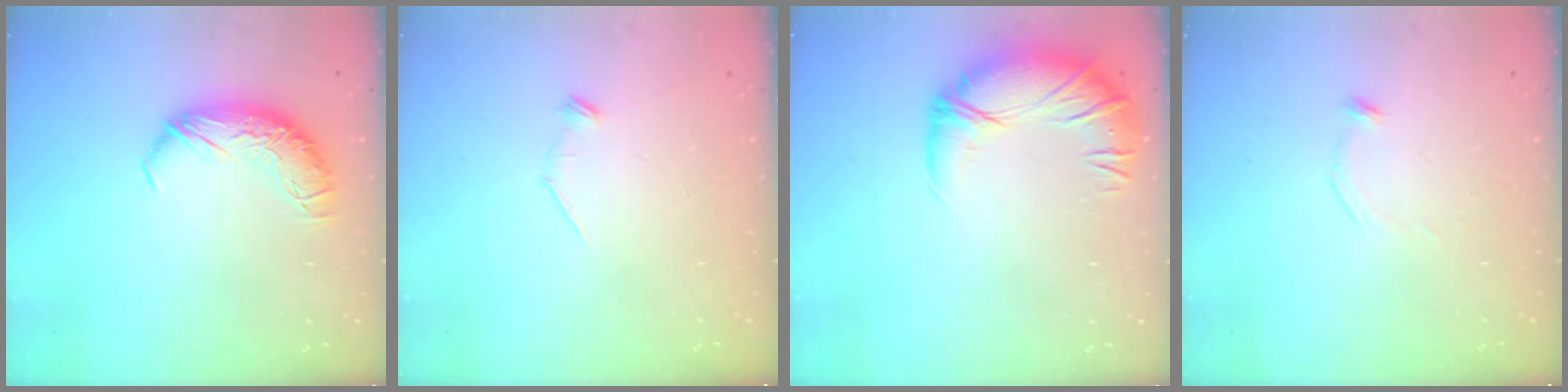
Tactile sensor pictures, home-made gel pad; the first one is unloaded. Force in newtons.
{"total": 7.5, "press": 7.5, "slide": 0.7}
{"total": 2.8, "press": 1.3, "slide": 2.5}
{"total": 9.6, "press": 9.6, "slide": 0.3}